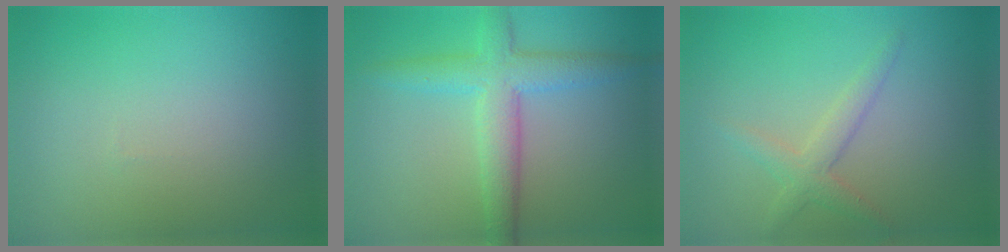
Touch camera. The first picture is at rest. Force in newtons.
{"total": 4.7, "press": 4.7, "slide": 0.1}
{"total": 2.3, "press": 2.3, "slide": 0.1}